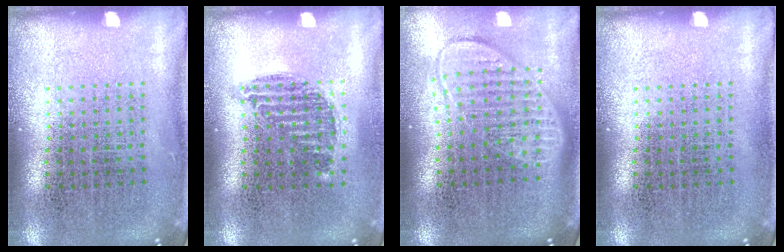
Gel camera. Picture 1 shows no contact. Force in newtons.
{"total": 0.9, "press": 0.8, "slide": 0.4}
{"total": 1.8, "press": 1.5, "slide": 1.0}
{"total": 0.0}